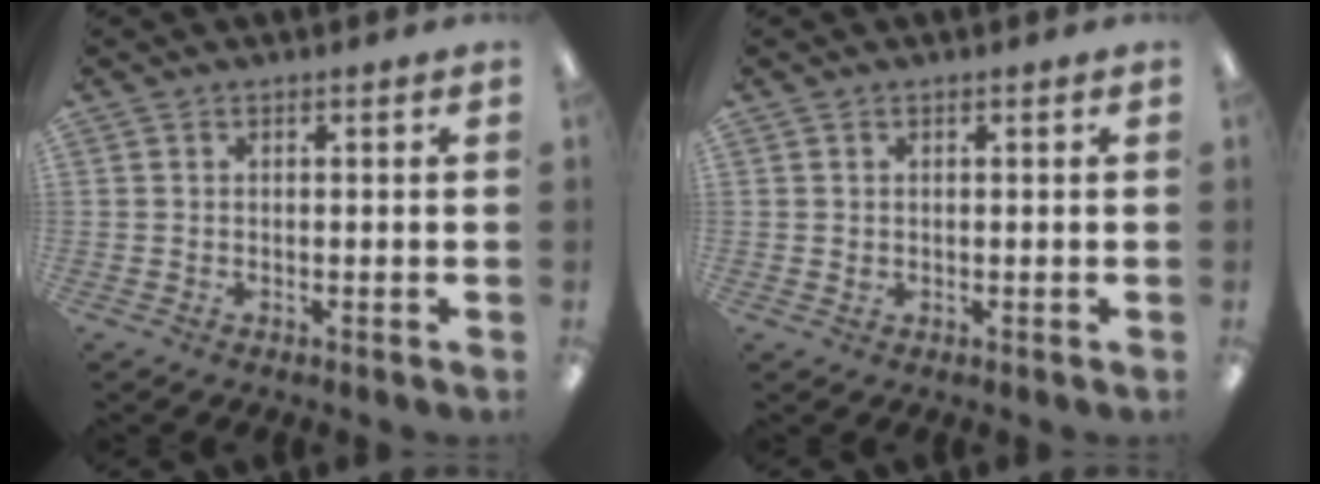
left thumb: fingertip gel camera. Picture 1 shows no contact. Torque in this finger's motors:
{"motor_torque": [-0.31, 0.20, 0.20, -0.18, 0.01]}